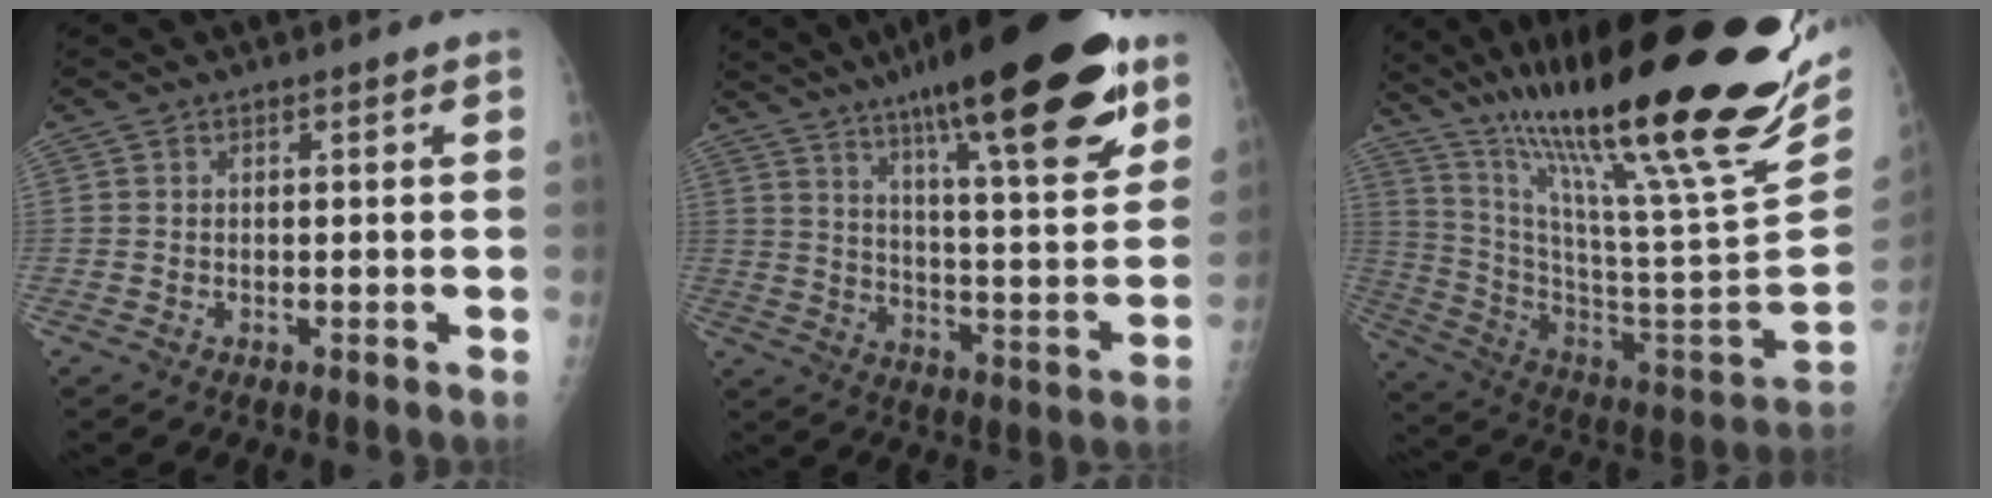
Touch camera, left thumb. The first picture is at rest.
{"total": 27.7, "force": [17.5, 5.6, 20.7], "torque": [-0.291, -0.052, 0.270]}
{"total": 36.3, "force": [25.7, 4.5, 25.2], "torque": [-0.398, -0.116, 0.406]}